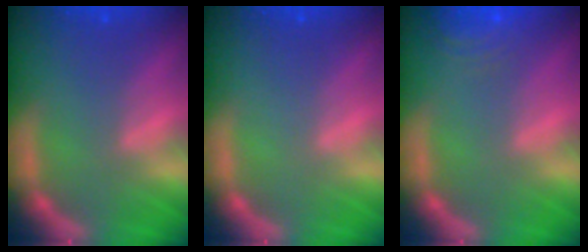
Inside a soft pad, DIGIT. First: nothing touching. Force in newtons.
{"total": 0.0}
{"total": 5.1}